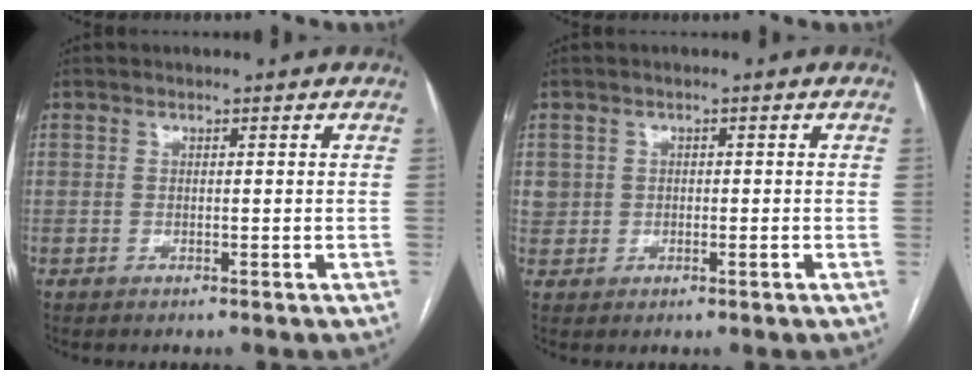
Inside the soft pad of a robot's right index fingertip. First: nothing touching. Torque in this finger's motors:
{"motor_torque": [-0.07, 0.02, -0.04, -0.01]}